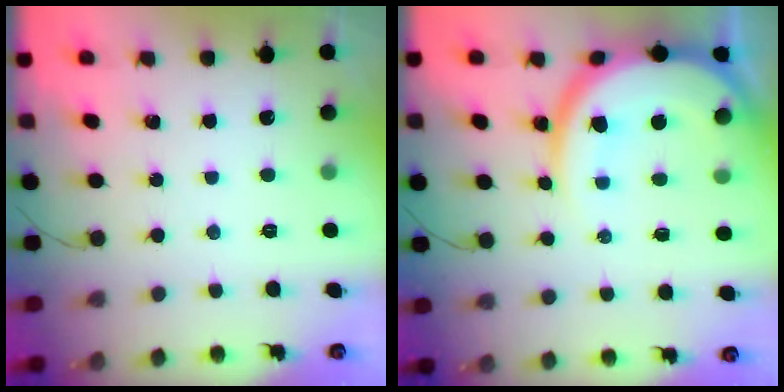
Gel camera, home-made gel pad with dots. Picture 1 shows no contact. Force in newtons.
{"total": 15.2, "press": 15.2, "slide": 1.1}